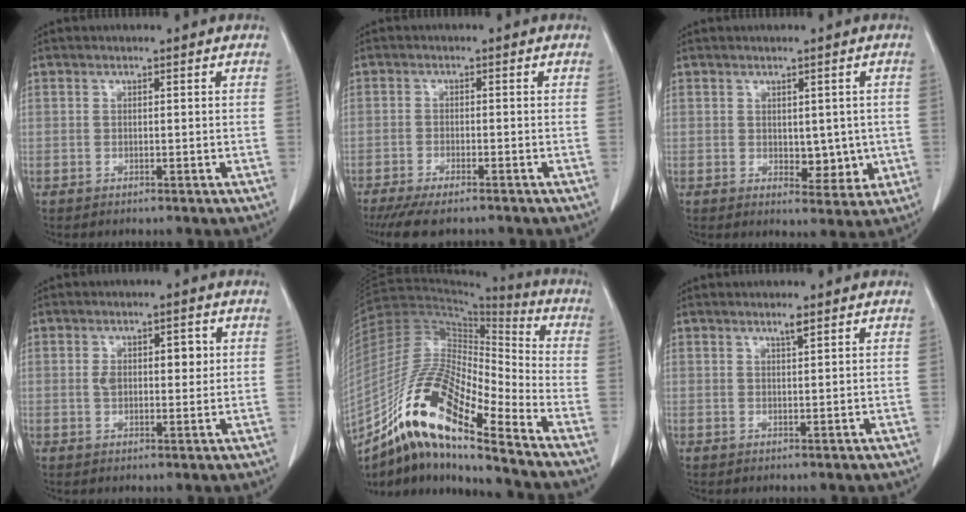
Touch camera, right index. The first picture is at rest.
{"total": 7.8, "force": [-6.4, 1.6, 4.1], "torque": [-0.058, -0.014, -0.101]}
{"total": 4.6, "force": [-0.1, 2.7, 3.7], "torque": [-0.040, -0.007, 0.010]}
{"total": 4.9, "force": [0.8, 2.5, 4.2], "torque": [-0.073, 0.013, 0.019]}
{"total": 19.8, "force": [-13.1, 2.5, 14.6], "torque": [-0.298, -0.005, -0.239]}
{"total": 1.3, "force": [0.9, 0.0, 0.9], "torque": [-0.019, -0.002, 0.018]}